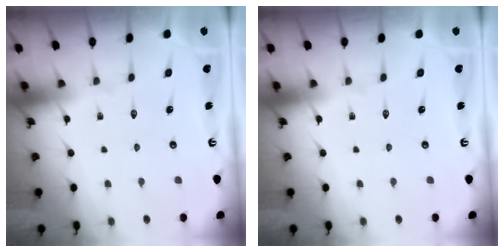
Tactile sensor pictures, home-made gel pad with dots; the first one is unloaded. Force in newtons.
{"total": 0.0}